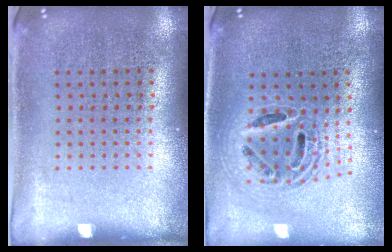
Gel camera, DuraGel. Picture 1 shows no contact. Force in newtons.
{"total": 1.9, "press": 1.5, "slide": 1.1}